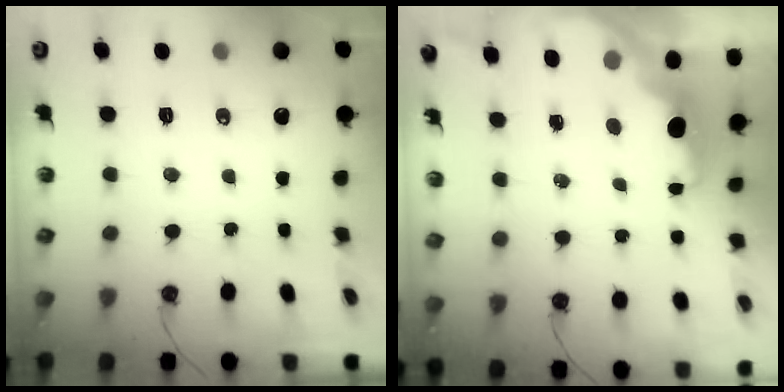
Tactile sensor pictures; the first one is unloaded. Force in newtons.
{"total": 2.2, "press": 2.1, "slide": 0.9}